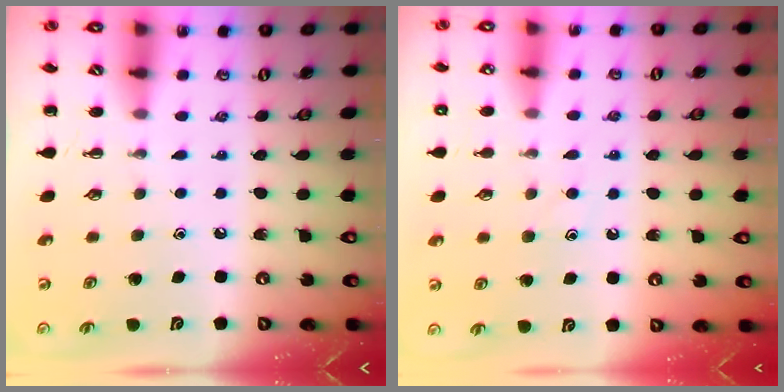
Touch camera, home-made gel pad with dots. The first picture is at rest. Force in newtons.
{"total": 7.7, "press": 7.7, "slide": 1.0}